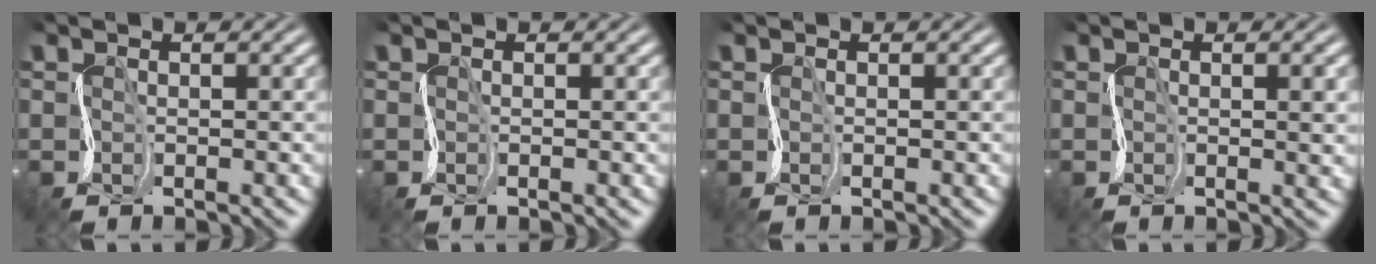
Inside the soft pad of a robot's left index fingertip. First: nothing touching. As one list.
[{"total": 0.0}, {"total": 0.0}, {"total": 2.5, "force": [0.8, 0.8, 2.2], "torque": [-0.029, 0.011, 0.010]}]